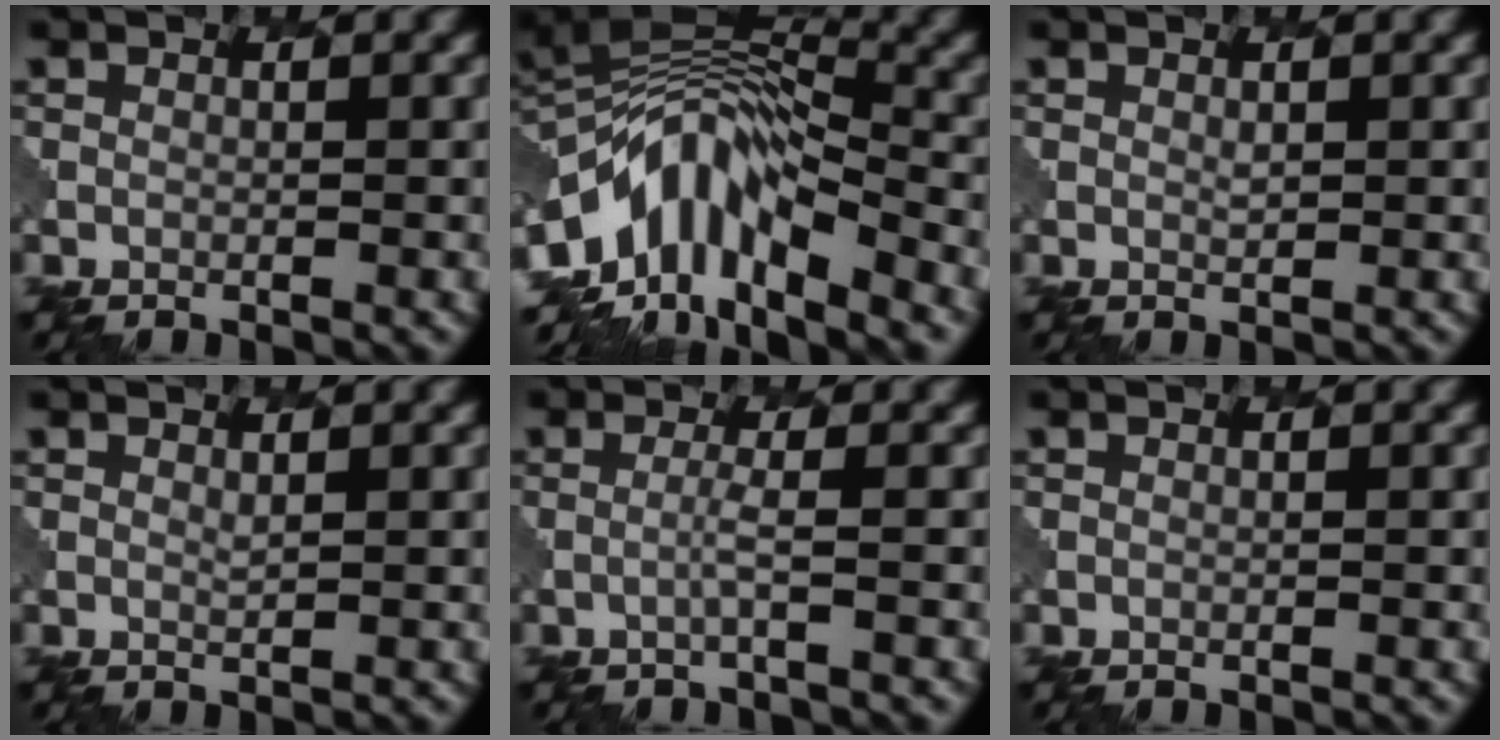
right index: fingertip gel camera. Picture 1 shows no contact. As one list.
[{"total": 10.8, "force": [-4.7, 5.2, 8.3], "torque": [-0.136, 0.008, -0.094]}, {"total": 0.8, "force": [0.6, 0.2, 0.4], "torque": [-0.008, -0.001, 0.012]}, {"total": 0.8, "force": [0.7, 0.0, 0.3], "torque": [-0.005, -0.003, 0.015]}, {"total": 1.2, "force": [-0.2, -0.1, 1.1], "torque": [-0.017, 0.005, -0.013]}, {"total": 0.0}]